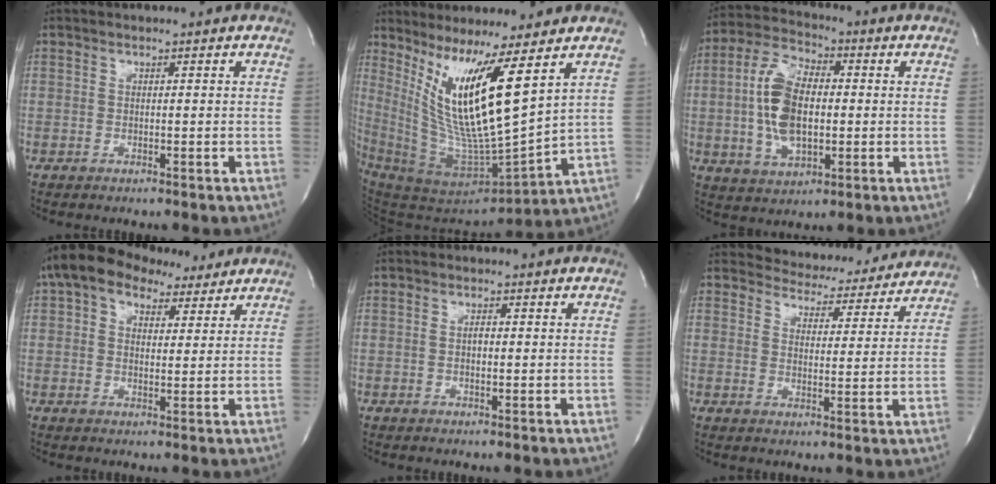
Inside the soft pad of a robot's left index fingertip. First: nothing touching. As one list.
[{"total": 14.9, "force": [7.2, 0.1, 13.1], "torque": [-0.264, -0.033, 0.144]}, {"total": 11.6, "force": [-0.3, 5.8, 10.1], "torque": [-0.217, 0.011, -0.002]}, {"total": 9.4, "force": [6.2, 5.0, 4.9], "torque": [-0.084, 0.039, 0.103]}, {"total": 1.7, "force": [-0.1, 0.6, 1.6], "torque": [-0.033, 0.002, 0.000]}, {"total": 10.9, "force": [10.4, 3.1, 0.6], "torque": [0.006, -0.004, 0.121]}]